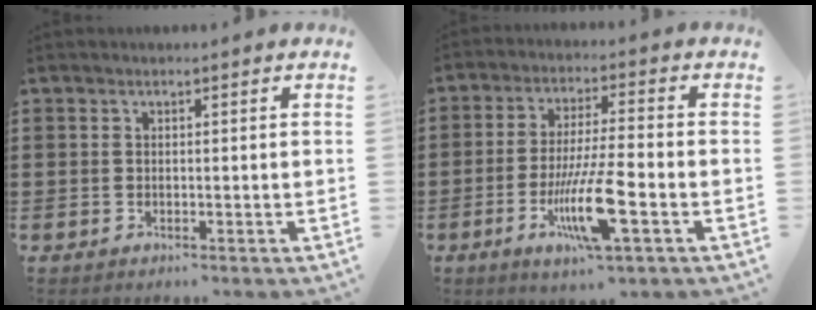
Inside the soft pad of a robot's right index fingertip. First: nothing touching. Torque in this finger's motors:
{"motor_torque": [2.14, 0.00, 0.90, 0.21]}